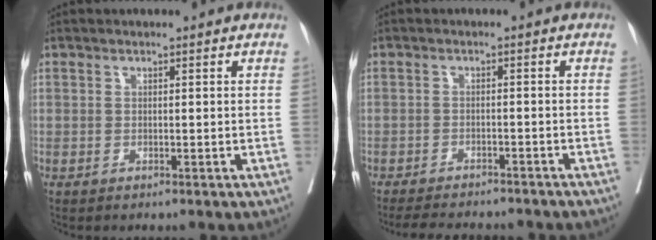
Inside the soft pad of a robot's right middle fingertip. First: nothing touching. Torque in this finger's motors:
{"motor_torque": [1.03, -1.11, 0.13, 0.05]}